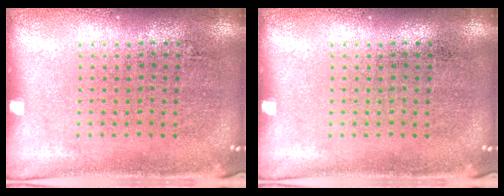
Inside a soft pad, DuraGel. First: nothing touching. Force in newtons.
{"total": 0.0}